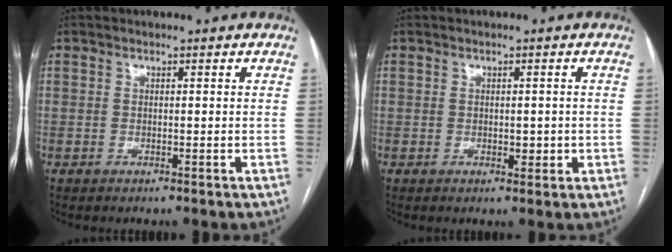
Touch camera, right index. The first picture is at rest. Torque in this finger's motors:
{"motor_torque": [-0.05, 0.01, -0.02, 0.00]}